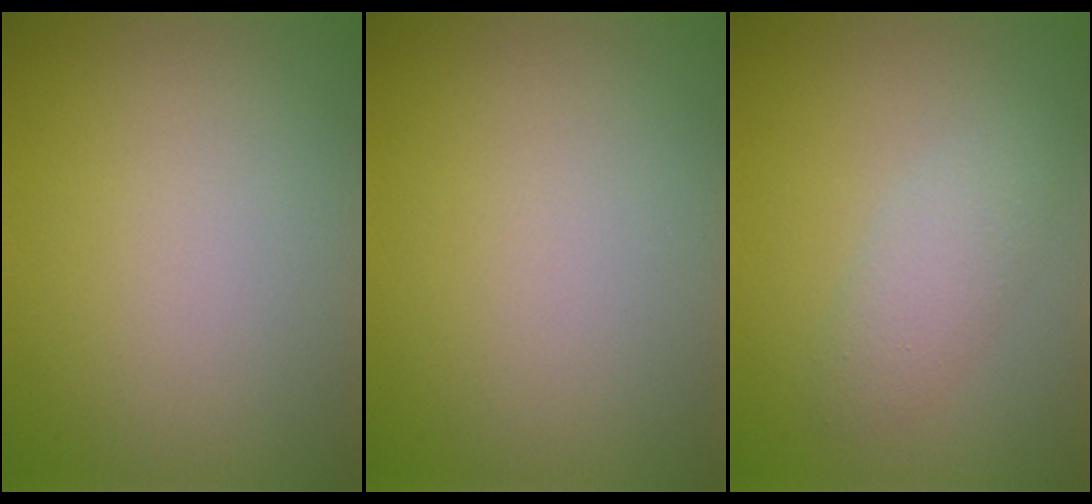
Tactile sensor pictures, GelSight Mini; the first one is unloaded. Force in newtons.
{"total": 0.0}
{"total": 2.4, "press": 2.4, "slide": 0.1}